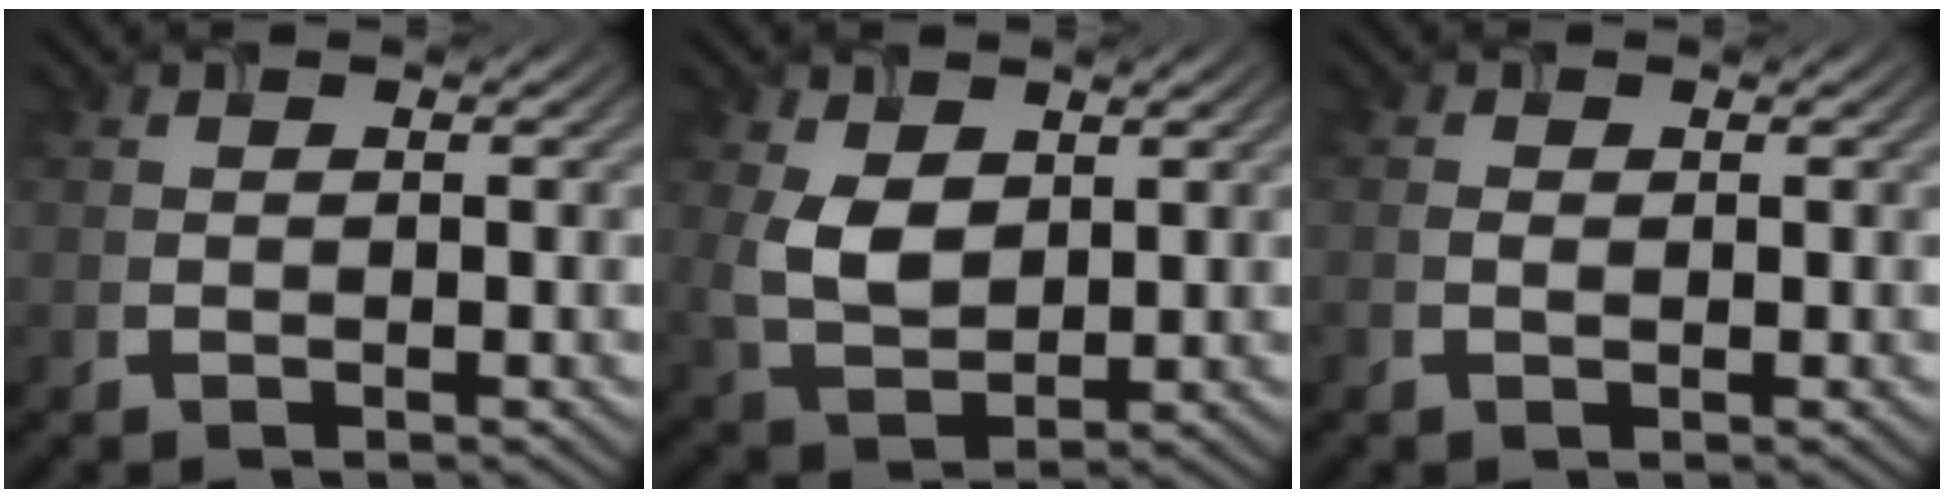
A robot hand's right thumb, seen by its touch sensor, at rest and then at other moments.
{"total": 5.6, "force": [1.3, 3.6, 4.1], "torque": [-0.099, -0.004, 0.032]}
{"total": 0.8, "force": [-0.1, 0.5, 0.6], "torque": [-0.014, -0.002, -0.002]}